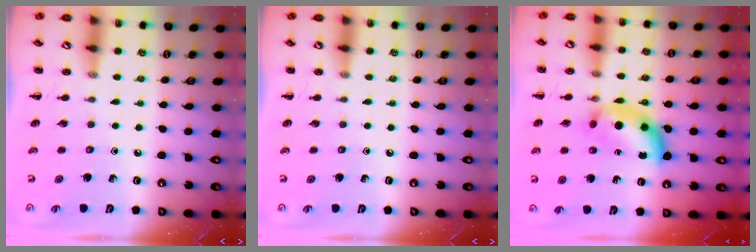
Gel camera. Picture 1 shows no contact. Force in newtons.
{"total": 0.0}
{"total": 12.0, "press": 12.0, "slide": 0.3}